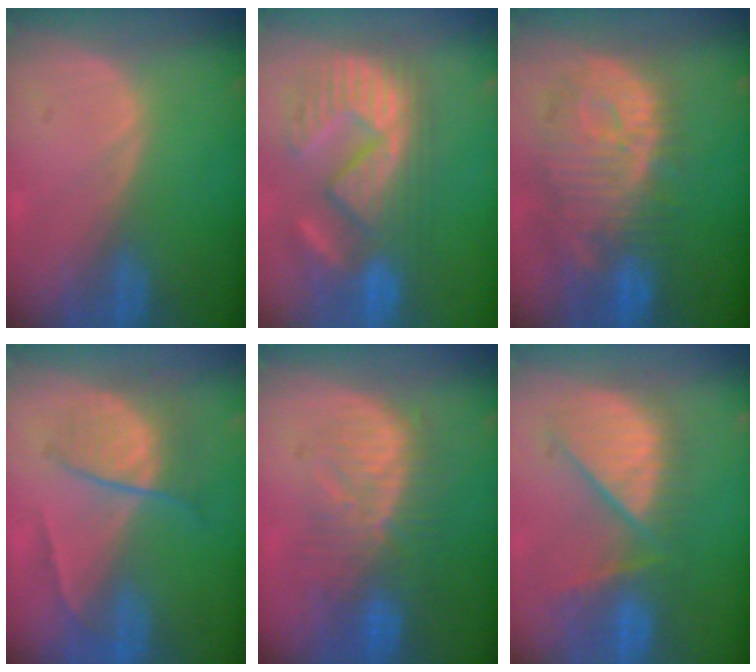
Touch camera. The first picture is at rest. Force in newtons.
{"total": 11.6, "press": 11.1, "slide": 3.4}
{"total": 12.9, "press": 11.3, "slide": 6.2}
{"total": 6.6, "press": 6.0, "slide": 2.8}
{"total": 9.9, "press": 9.1, "slide": 3.9}
{"total": 10.0, "press": 9.4, "slide": 3.2}